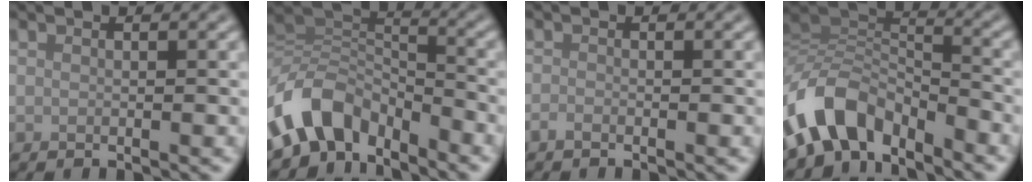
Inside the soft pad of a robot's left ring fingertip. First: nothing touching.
{"total": 7.5, "force": [-5.0, 4.4, 3.5], "torque": [-0.047, -0.001, -0.103]}
{"total": 0.7, "force": [-0.6, 0.2, 0.4], "torque": [-0.008, -0.002, -0.012]}
{"total": 7.6, "force": [-5.3, 4.0, 3.8], "torque": [-0.056, -0.001, -0.109]}